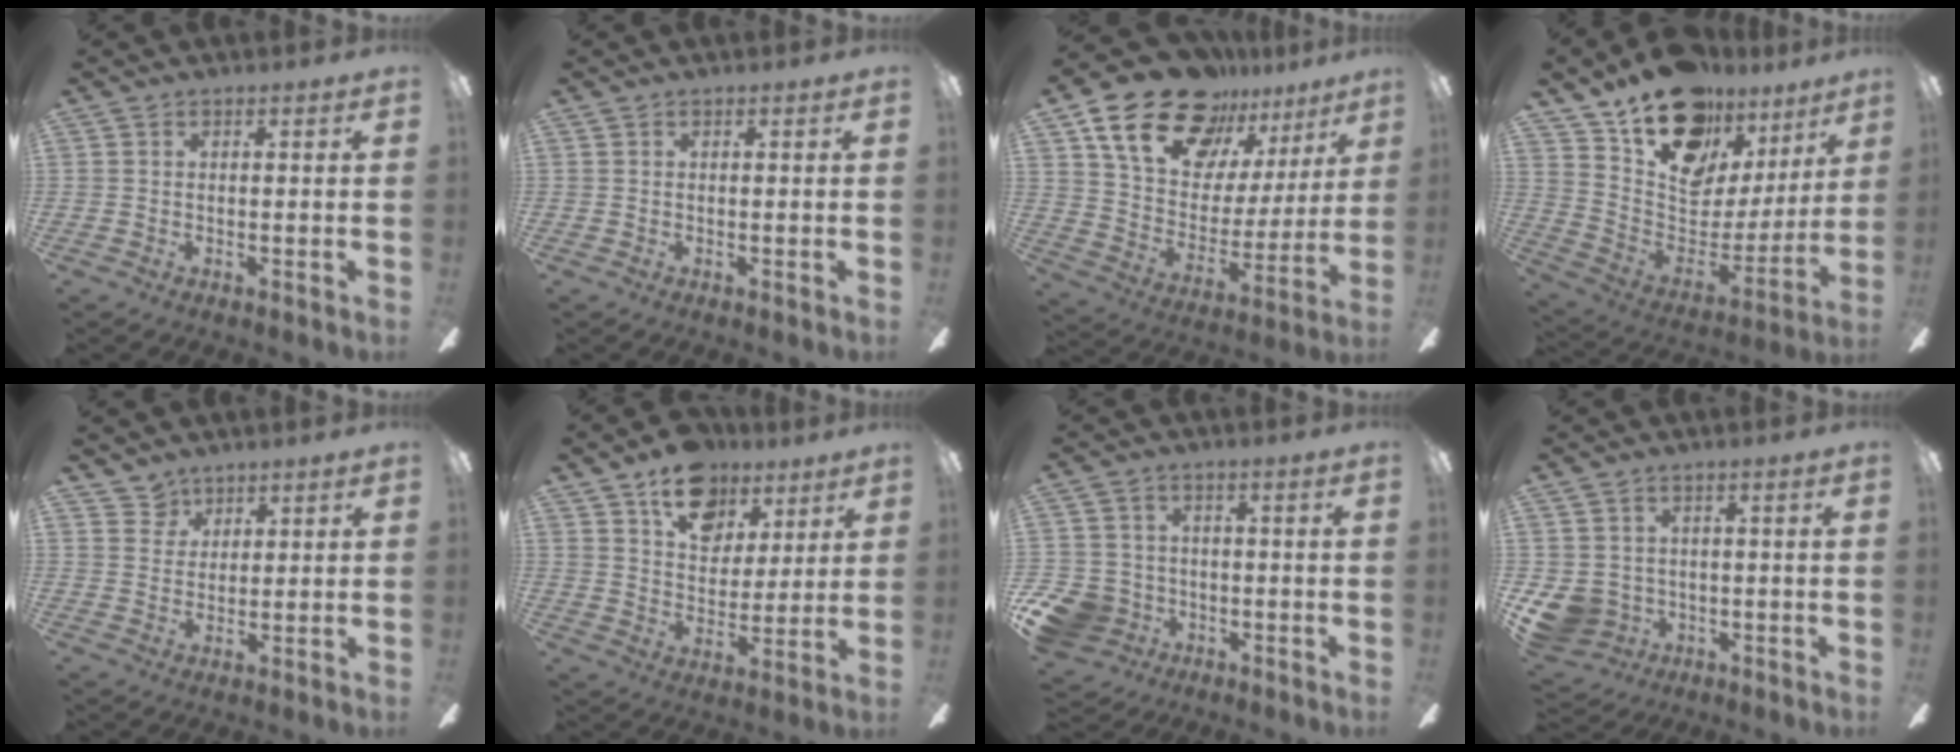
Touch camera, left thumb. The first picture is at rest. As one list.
[{"total": 0.0}, {"total": 21.8, "force": [15.5, 11.9, 9.7], "torque": [-0.178, -0.093, 0.282]}, {"total": 19.1, "force": [13.7, 10.7, 7.9], "torque": [-0.121, -0.101, 0.246]}, {"total": 4.4, "force": [3.4, 2.8, 0.0], "torque": [-0.001, -0.012, 0.062]}, {"total": 13.8, "force": [8.5, 9.0, 6.0], "torque": [-0.078, -0.042, 0.154]}, {"total": 9.6, "force": [-3.8, 8.2, 3.3], "torque": [-0.091, 0.027, -0.067]}, {"total": 6.9, "force": [-1.4, 6.4, 2.0], "torque": [-0.076, 0.004, -0.027]}]